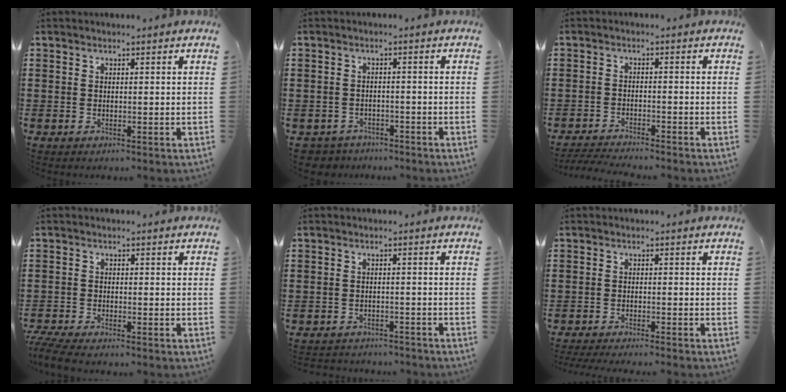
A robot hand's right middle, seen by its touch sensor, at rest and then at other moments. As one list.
[{"total": 2.4, "force": [-2.3, 0.6, -0.2], "torque": [-0.006, -0.003, -0.052]}, {"total": 3.0, "force": [-2.9, 0.0, 0.7], "torque": [-0.020, -0.004, -0.062]}, {"total": 3.0, "force": [-2.8, 0.0, 1.2], "torque": [-0.042, -0.012, -0.061]}, {"total": 2.0, "force": [-2.0, 0.3, -0.1], "torque": [-0.007, -0.001, -0.044]}, {"total": 1.9, "force": [-1.8, -0.2, 0.6], "torque": [-0.008, 0.000, -0.035]}]